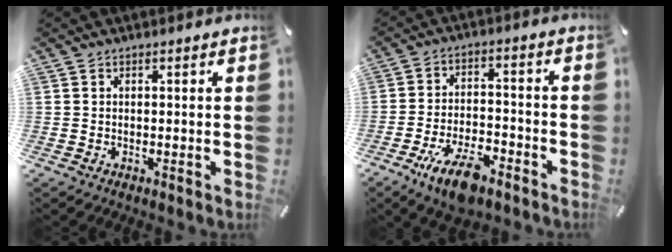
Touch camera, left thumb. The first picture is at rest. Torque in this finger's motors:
{"motor_torque": [-0.85, 1.89, 1.46, 0.83, 0.07]}